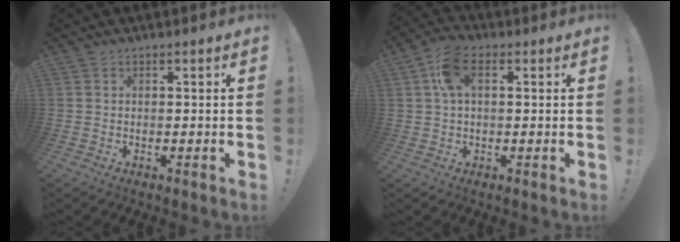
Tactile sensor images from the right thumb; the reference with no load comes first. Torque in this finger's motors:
{"motor_torque": [1.15, 1.11, 1.01, -0.01, 0.02]}